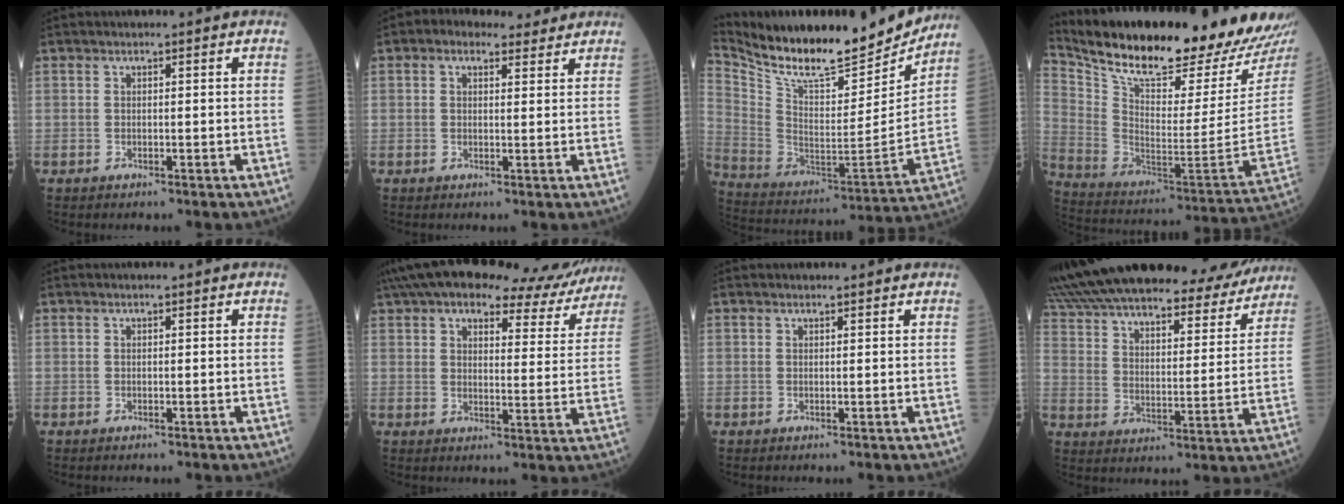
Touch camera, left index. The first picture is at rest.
{"total": 4.2, "force": [2.9, 2.4, 1.8], "torque": [-0.035, 0.026, 0.047]}
{"total": 23.6, "force": [20.7, 4.8, 10.4], "torque": [-0.197, -0.035, 0.329]}
{"total": 27.6, "force": [23.9, 3.2, 13.3], "torque": [-0.245, -0.068, 0.359]}
{"total": 0.0}
{"total": 21.0, "force": [17.5, 6.5, 9.7], "torque": [-0.144, 0.025, 0.213]}
{"total": 1.2, "force": [1.2, 0.0, 0.1], "torque": [-0.010, 0.004, 0.017]}
{"total": 32.7, "force": [28.1, 8.9, 14.1], "torque": [-0.270, -0.003, 0.393]}